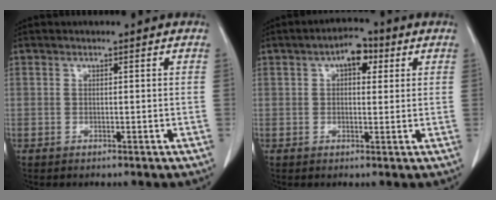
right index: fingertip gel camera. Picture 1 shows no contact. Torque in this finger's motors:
{"motor_torque": [0.50, 0.24, 0.04, 0.03]}